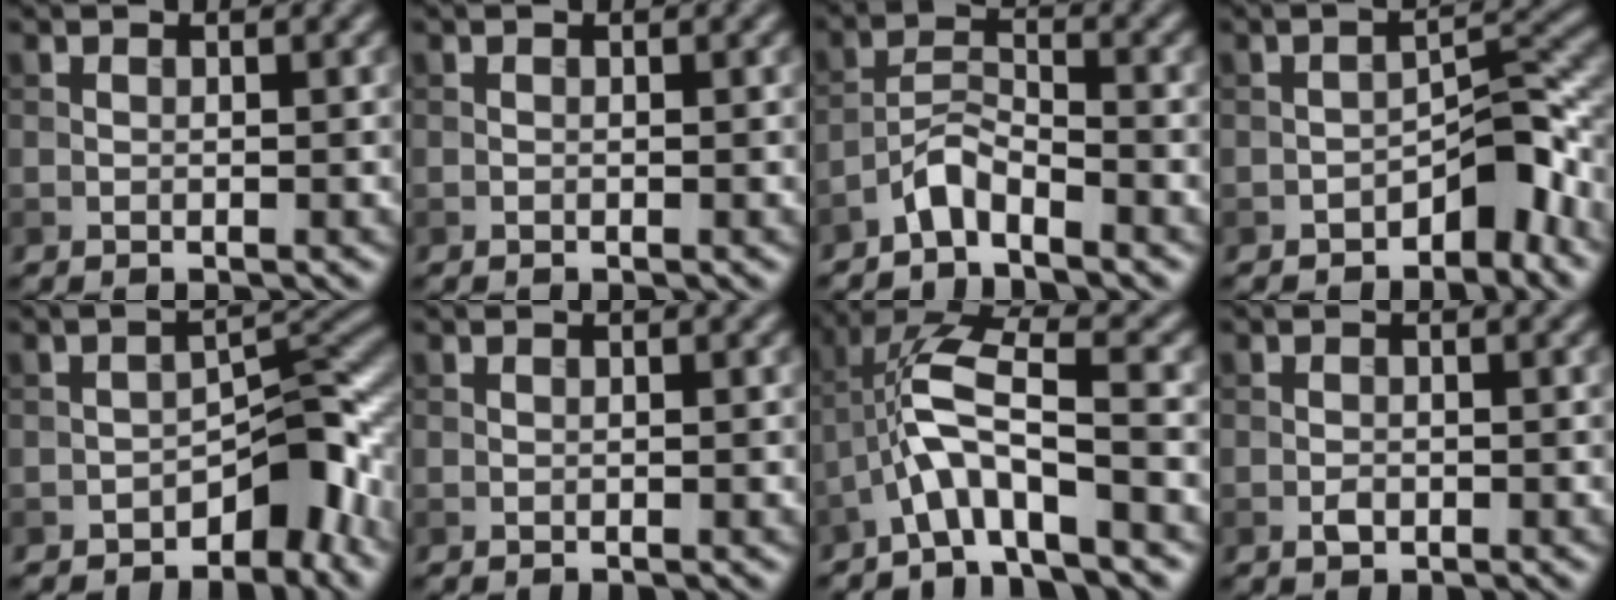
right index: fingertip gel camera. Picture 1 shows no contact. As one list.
[{"total": 0.0}, {"total": 2.8, "force": [-2.3, 0.7, 1.4], "torque": [-0.025, 0.013, -0.051]}, {"total": 4.2, "force": [-2.6, 1.8, 2.7], "torque": [-0.028, 0.013, -0.045]}, {"total": 5.8, "force": [-3.4, 2.8, 3.6], "torque": [-0.028, 0.012, -0.060]}, {"total": 0.0}, {"total": 5.9, "force": [-2.7, 1.4, 5.1], "torque": [-0.107, 0.016, -0.061]}, {"total": 0.8, "force": [-0.3, 0.5, 0.5], "torque": [-0.009, -0.001, -0.006]}]